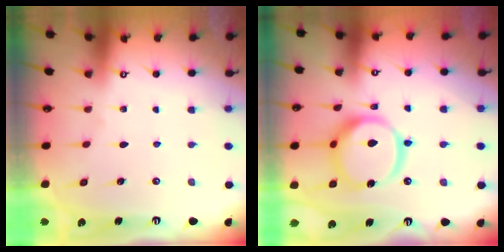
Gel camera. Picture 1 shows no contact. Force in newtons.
{"total": 16.5, "press": 16.4, "slide": 1.9}